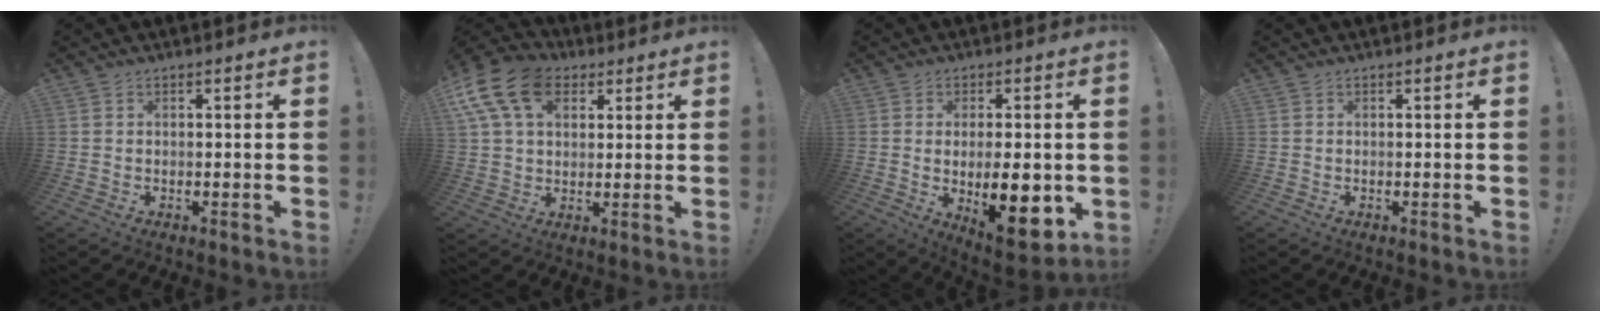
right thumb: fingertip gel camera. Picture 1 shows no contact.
{"total": 16.2, "force": [6.6, 11.0, 9.8], "torque": [-0.178, -0.019, 0.124]}
{"total": 14.4, "force": [-1.7, 5.7, 13.1], "torque": [-0.184, -0.011, -0.016]}
{"total": 0.0}